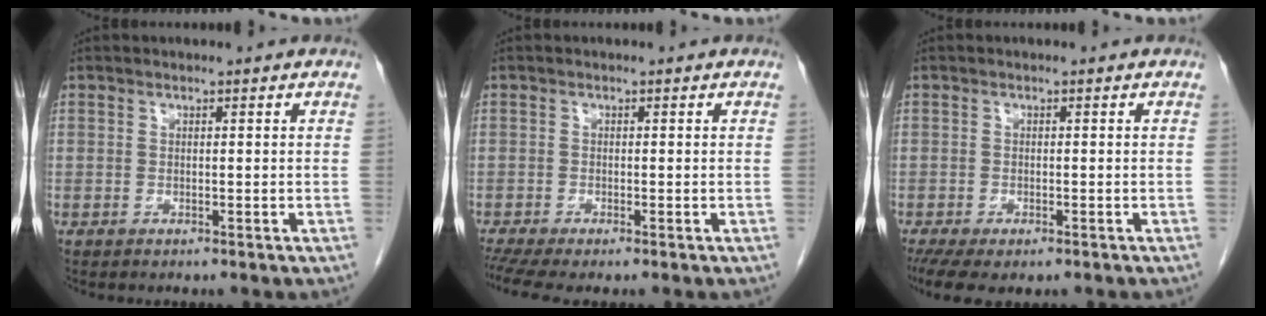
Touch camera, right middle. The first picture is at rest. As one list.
[{"total": 3.9, "force": [-3.0, 0.2, 2.4], "torque": [-0.050, -0.011, -0.056]}, {"total": 7.4, "force": [-5.0, 2.9, 4.6], "torque": [-0.090, -0.019, -0.078]}]